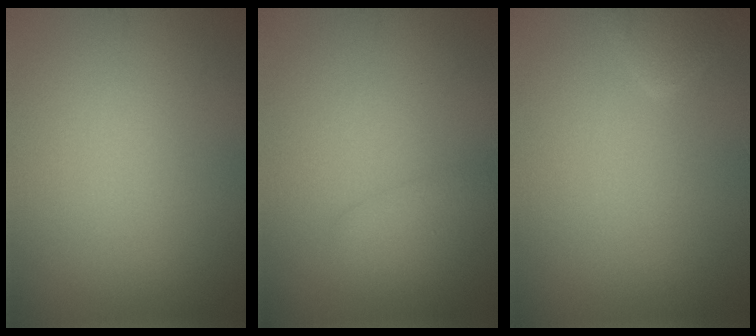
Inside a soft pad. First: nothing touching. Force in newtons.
{"total": 1.8, "press": 1.8, "slide": 0.0}
{"total": 1.7, "press": 1.7, "slide": 0.2}